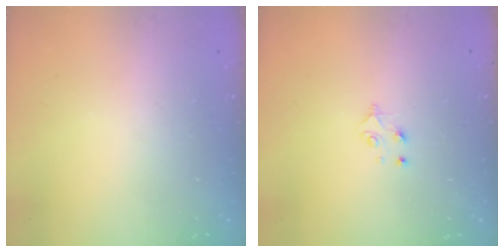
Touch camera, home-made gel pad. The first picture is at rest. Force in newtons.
{"total": 3.7, "press": 3.7, "slide": 0.5}